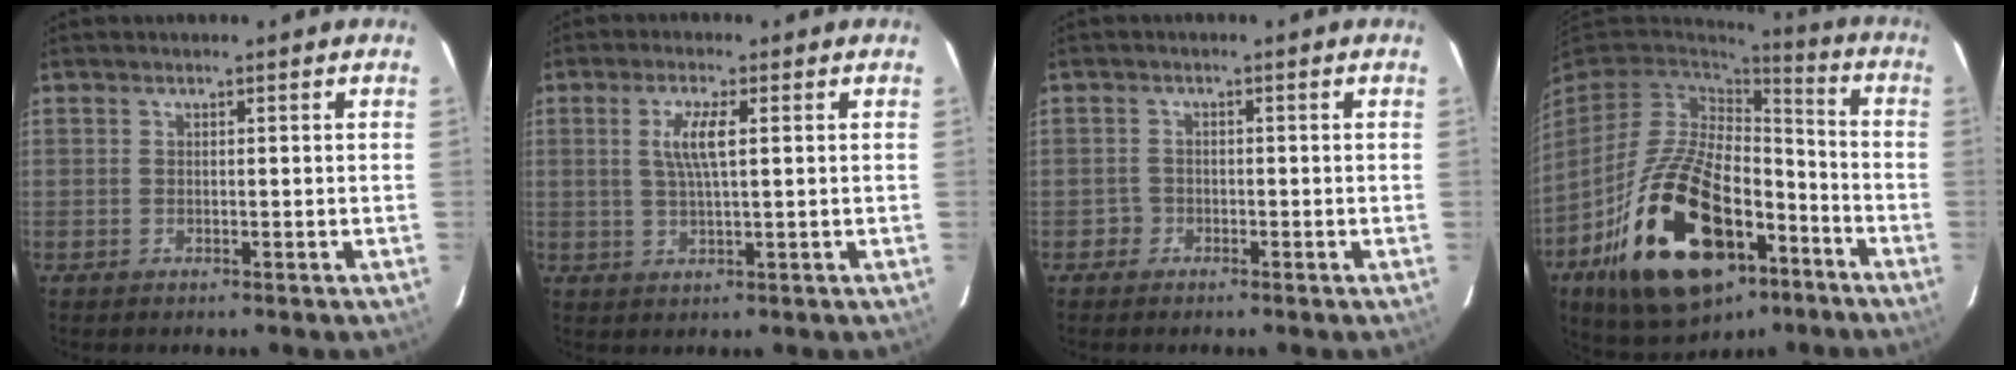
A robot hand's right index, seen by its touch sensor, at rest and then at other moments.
{"total": 5.1, "force": [1.2, 0.8, 4.8], "torque": [-0.094, 0.000, 0.023]}
{"total": 1.7, "force": [-1.1, 1.3, -0.2], "torque": [0.001, 0.007, -0.021]}
{"total": 28.1, "force": [-13.2, 14.7, 20.0], "torque": [-0.382, -0.006, -0.201]}